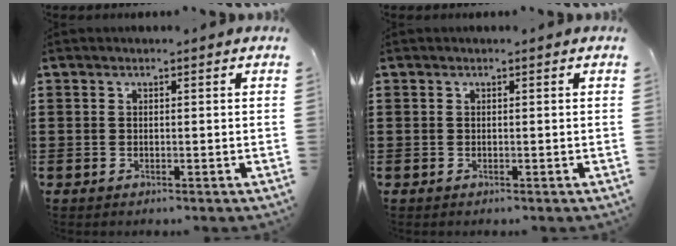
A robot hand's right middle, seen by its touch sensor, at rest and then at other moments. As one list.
[{"total": 0.0}]